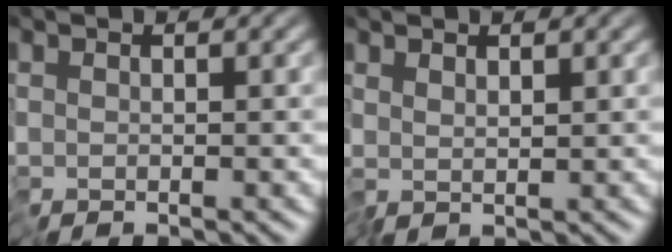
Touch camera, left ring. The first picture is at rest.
{"total": 0.8, "force": [0.5, 0.2, 0.6], "torque": [-0.014, -0.001, 0.009]}